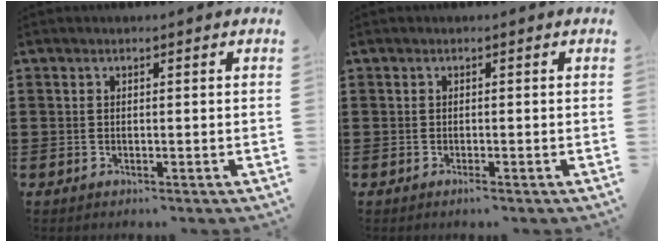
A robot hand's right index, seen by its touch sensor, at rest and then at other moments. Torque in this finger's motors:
{"motor_torque": [0.48, 0.72, -0.52, -0.13]}